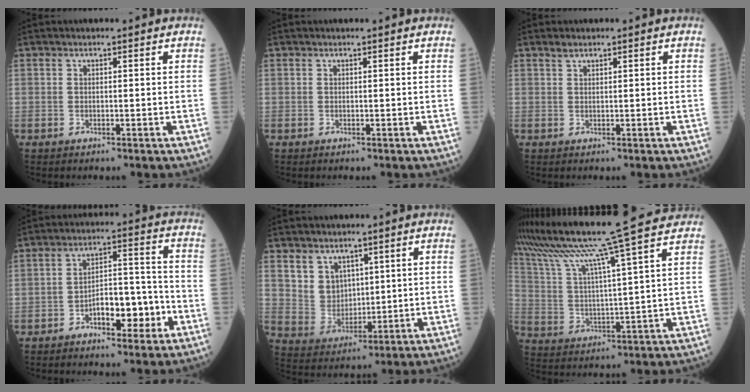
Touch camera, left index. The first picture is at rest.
{"total": 0.9, "force": [0.8, -0.1, 0.4], "torque": [-0.009, 0.001, 0.010]}
{"total": 0.9, "force": [0.8, 0.2, 0.3], "torque": [-0.010, 0.006, 0.019]}
{"total": 8.0, "force": [-4.0, 3.0, 6.3], "torque": [-0.101, 0.025, -0.063]}
{"total": 6.0, "force": [2.6, 5.1, 1.7], "torque": [-0.043, 0.012, 0.060]}
{"total": 19.0, "force": [15.9, -2.8, 10.1], "torque": [-0.189, -0.005, 0.245]}